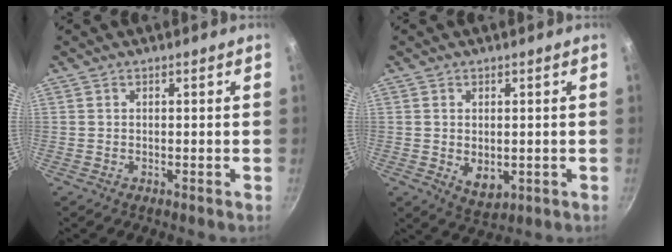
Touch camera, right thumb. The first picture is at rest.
{"total": 5.1, "force": [-0.3, 3.4, 3.8], "torque": [-0.056, -0.015, 0.004]}